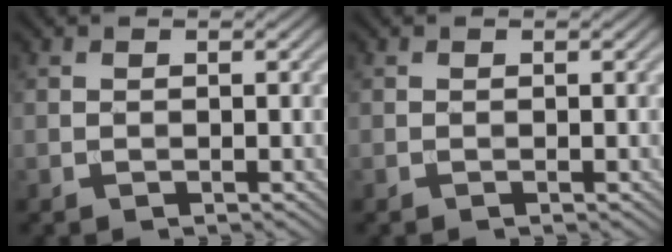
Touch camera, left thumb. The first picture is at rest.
{"total": 0.0}